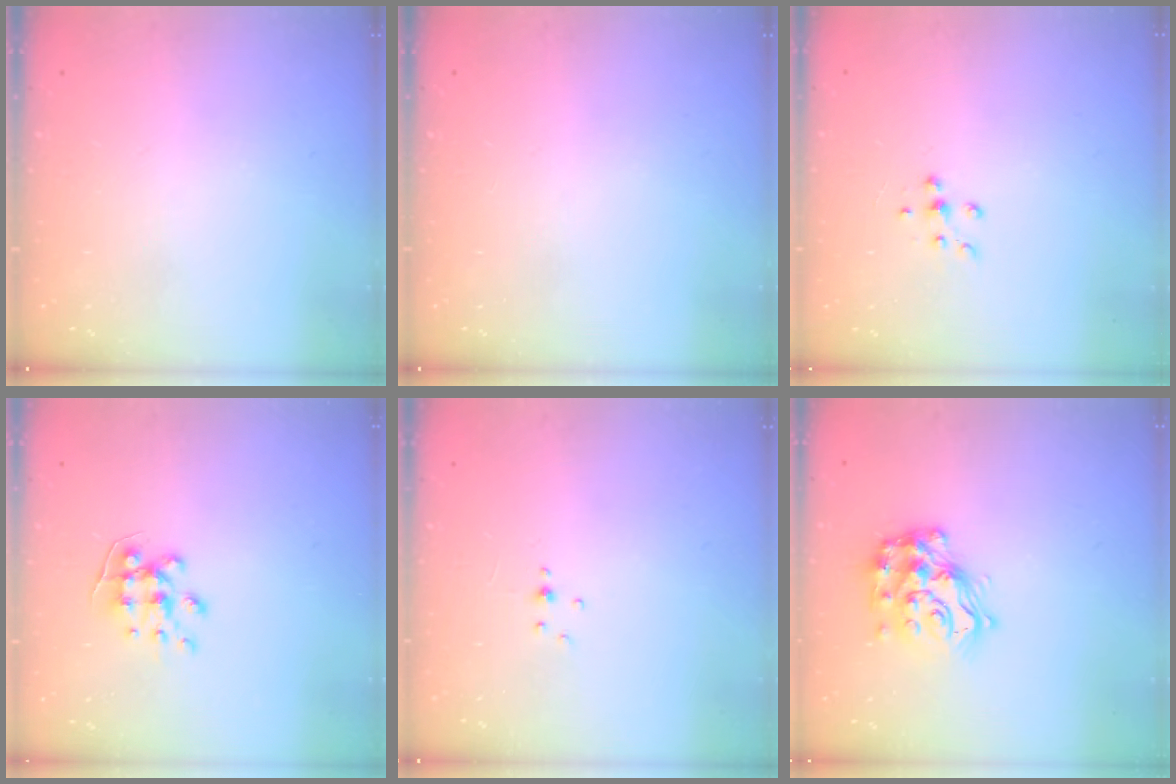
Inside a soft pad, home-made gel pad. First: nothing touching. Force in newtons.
{"total": 0.0}
{"total": 5.9, "press": 5.8, "slide": 0.8}
{"total": 7.3, "press": 7.3, "slide": 0.7}
{"total": 1.8, "press": 1.8, "slide": 0.2}
{"total": 15.4, "press": 15.3, "slide": 1.0}